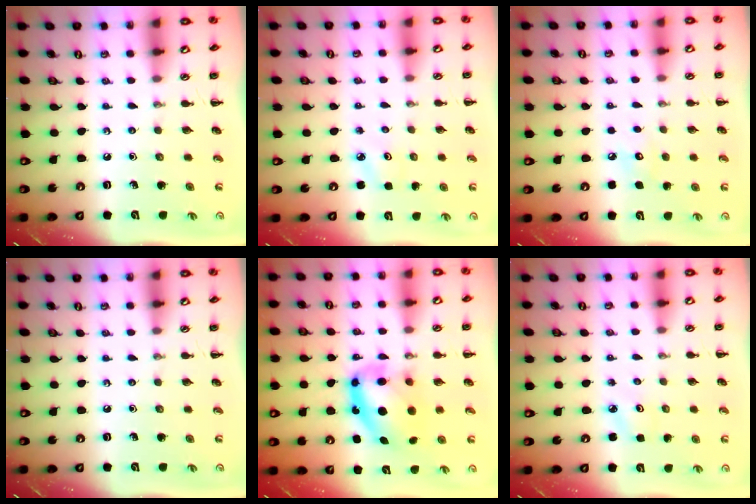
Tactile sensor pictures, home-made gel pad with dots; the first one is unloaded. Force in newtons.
{"total": 2.1, "press": 2.0, "slide": 0.6}
{"total": 4.5, "press": 4.4, "slide": 1.1}
{"total": 0.0}
{"total": 11.8, "press": 11.4, "slide": 2.9}
{"total": 2.2, "press": 2.2, "slide": 0.5}